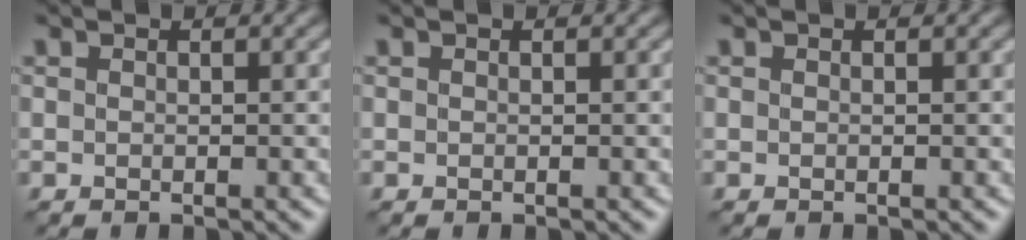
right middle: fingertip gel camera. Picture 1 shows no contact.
{"total": 0.0}
{"total": 0.0}